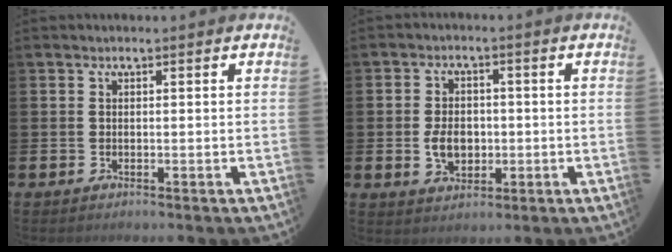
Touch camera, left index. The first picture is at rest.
{"total": 4.5, "force": [-0.6, 3.3, 3.1], "torque": [-0.051, 0.006, -0.014]}